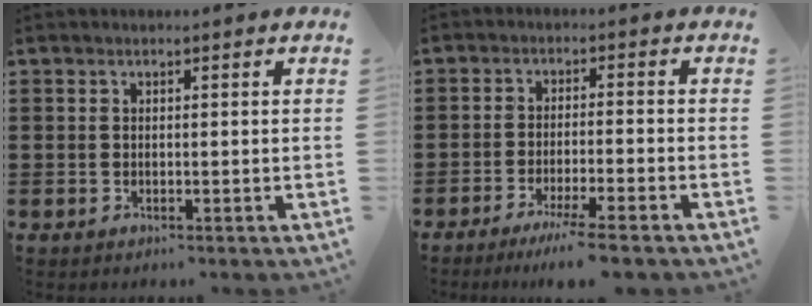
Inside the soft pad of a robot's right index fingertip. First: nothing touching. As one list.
[{"total": 5.2, "force": [-4.1, -0.5, 3.2], "torque": [-0.063, -0.018, -0.078]}]